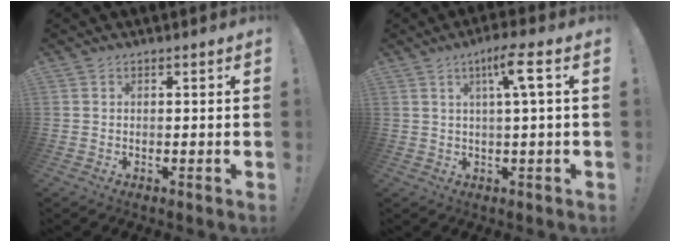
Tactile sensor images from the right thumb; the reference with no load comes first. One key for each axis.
{"total": 7.0, "fx": 2.0, "fy": 0.1, "fz": 6.7, "tx": -0.108, "ty": -0.003, "tz": 0.022}